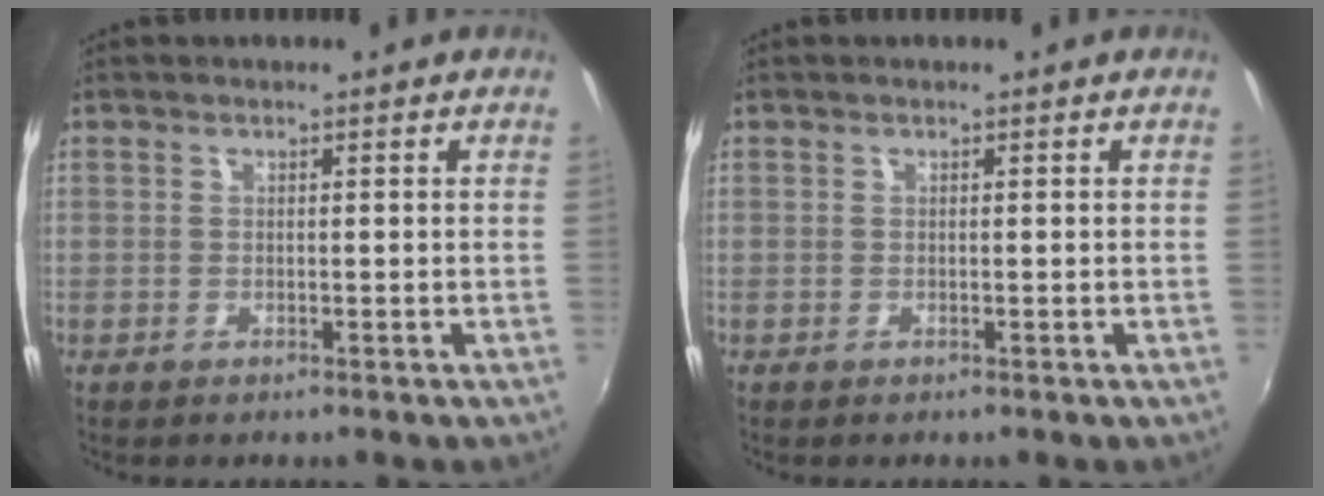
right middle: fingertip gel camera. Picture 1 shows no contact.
{"total": 0.0}